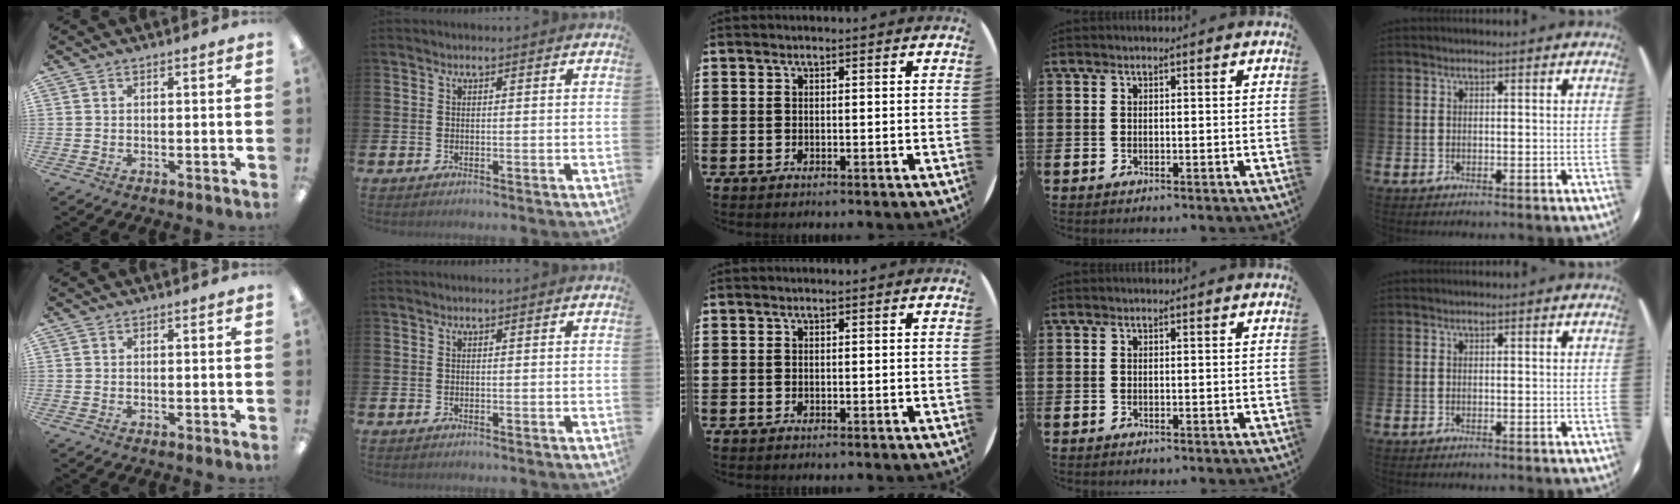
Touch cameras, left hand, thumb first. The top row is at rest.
{}